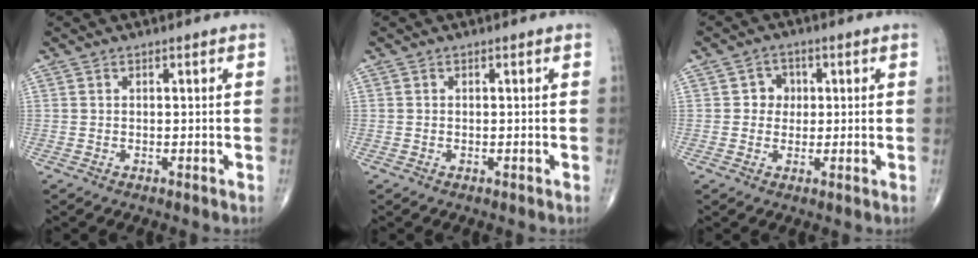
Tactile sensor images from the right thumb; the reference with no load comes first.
{"total": 0.0}
{"total": 3.6, "force": [0.5, 3.3, 1.3], "torque": [0.007, 0.006, -0.001]}